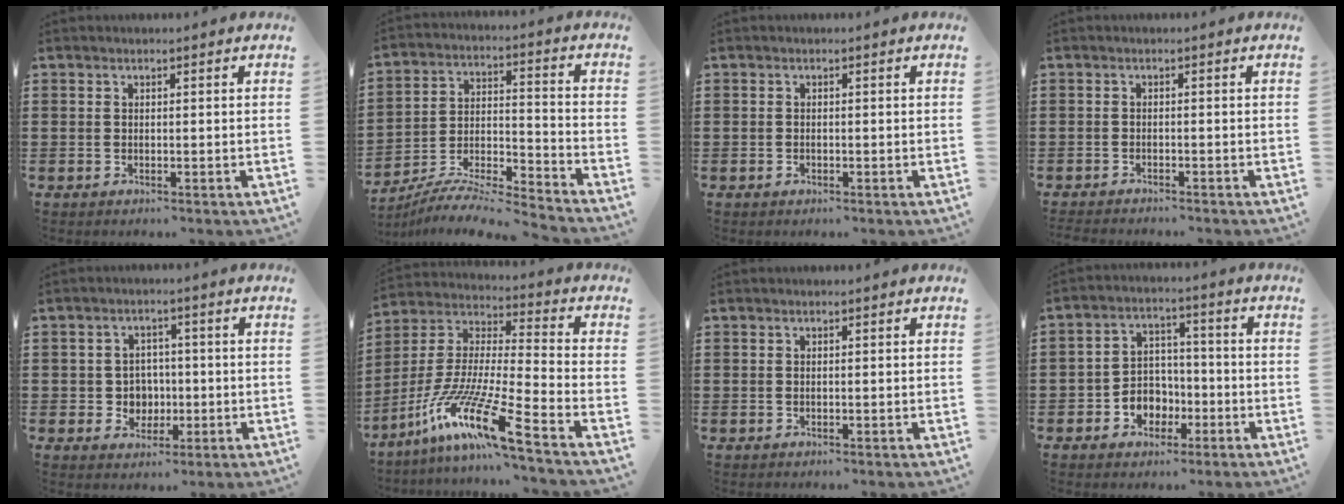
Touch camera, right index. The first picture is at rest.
{"total": 6.9, "force": [-6.6, 0.3, 2.1], "torque": [-0.044, -0.008, -0.134]}
{"total": 0.5, "force": [-0.3, 0.3, 0.3], "torque": [-0.006, -0.002, -0.006]}
{"total": 1.0, "force": [-1.0, -0.1, 0.0], "torque": [-0.003, -0.002, -0.020]}
{"total": 4.1, "force": [-0.5, 3.9, 1.1], "torque": [-0.029, 0.006, -0.014]}
{"total": 14.2, "force": [-10.3, 0.1, 9.8], "torque": [-0.210, -0.007, -0.200]}
{"total": 0.0}
{"total": 5.1, "force": [-2.2, 4.4, 1.5], "torque": [-0.038, 0.013, -0.042]}